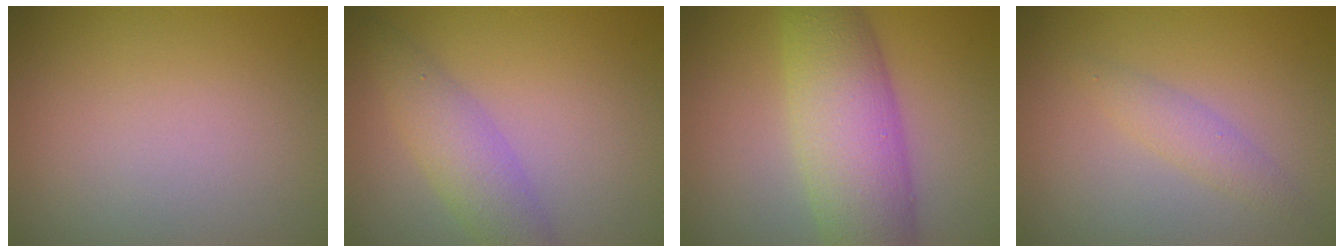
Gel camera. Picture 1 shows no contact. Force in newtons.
{"total": 3.5, "press": 3.5, "slide": 0.1}
{"total": 8.1, "press": 8.1, "slide": 0.1}
{"total": 1.6, "press": 1.6, "slide": 0.0}